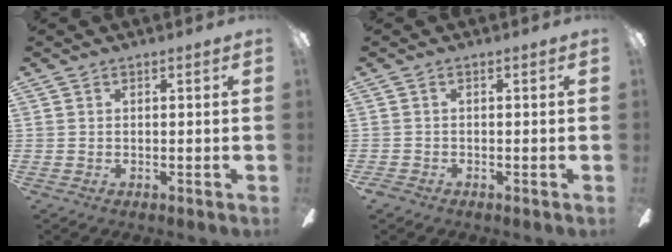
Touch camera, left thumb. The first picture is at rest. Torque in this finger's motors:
{"motor_torque": [-0.23, 0.23, -0.31, 0.31, 0.03]}